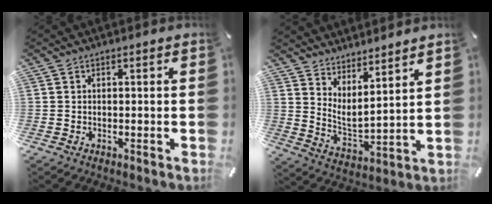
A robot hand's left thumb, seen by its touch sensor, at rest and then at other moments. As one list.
[{"total": 5.7, "force": [5.5, 0.5, 1.2], "torque": [-0.042, -0.054, 0.101]}]